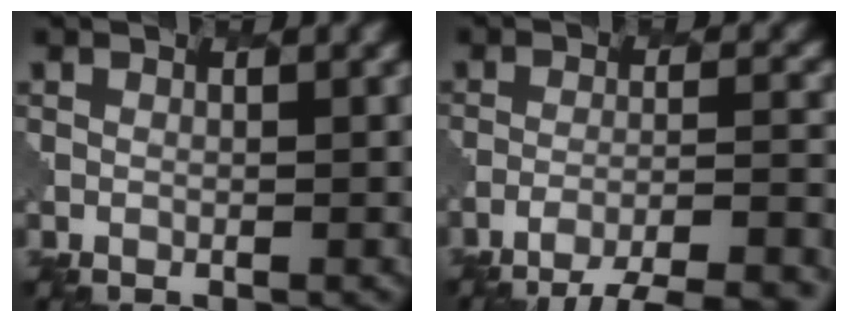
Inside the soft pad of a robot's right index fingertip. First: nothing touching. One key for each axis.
{"total": 9.0, "fx": -7.5, "fy": 1.8, "fz": 4.7, "tx": -0.071, "ty": -0.010, "tz": -0.095}